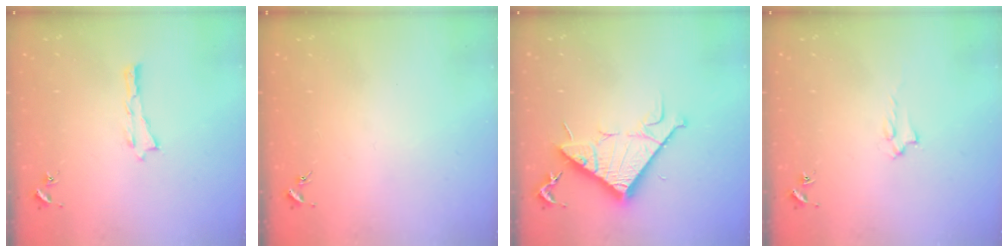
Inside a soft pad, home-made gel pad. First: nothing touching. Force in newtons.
{"total": 0.0}
{"total": 10.2, "press": 10.2, "slide": 0.3}
{"total": 1.4, "press": 1.4, "slide": 0.2}